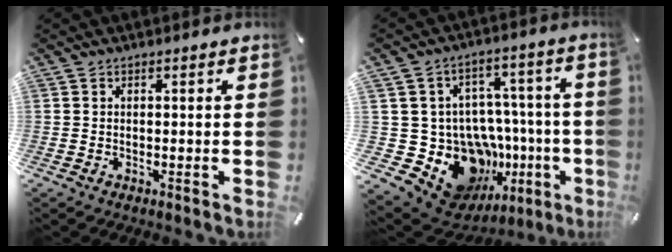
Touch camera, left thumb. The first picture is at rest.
{"total": 18.9, "force": [-7.3, 14.1, 10.3], "torque": [-0.163, 0.023, -0.082]}